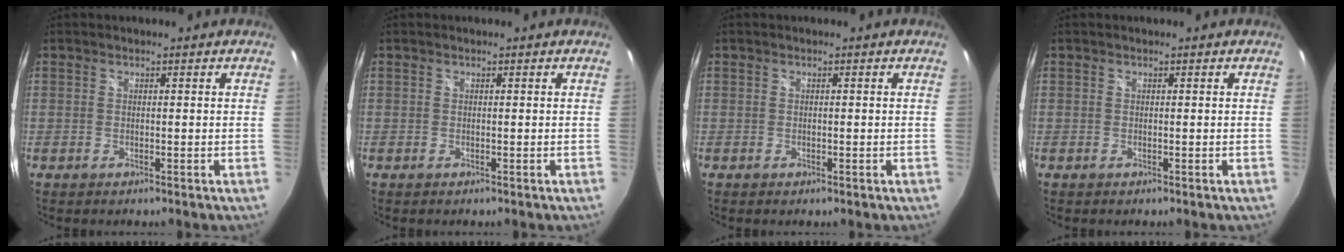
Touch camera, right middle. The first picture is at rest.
{"total": 0.0}
{"total": 0.6, "force": [0.5, -0.1, -0.2], "torque": [0.005, 0.001, 0.006]}
{"total": 0.0}